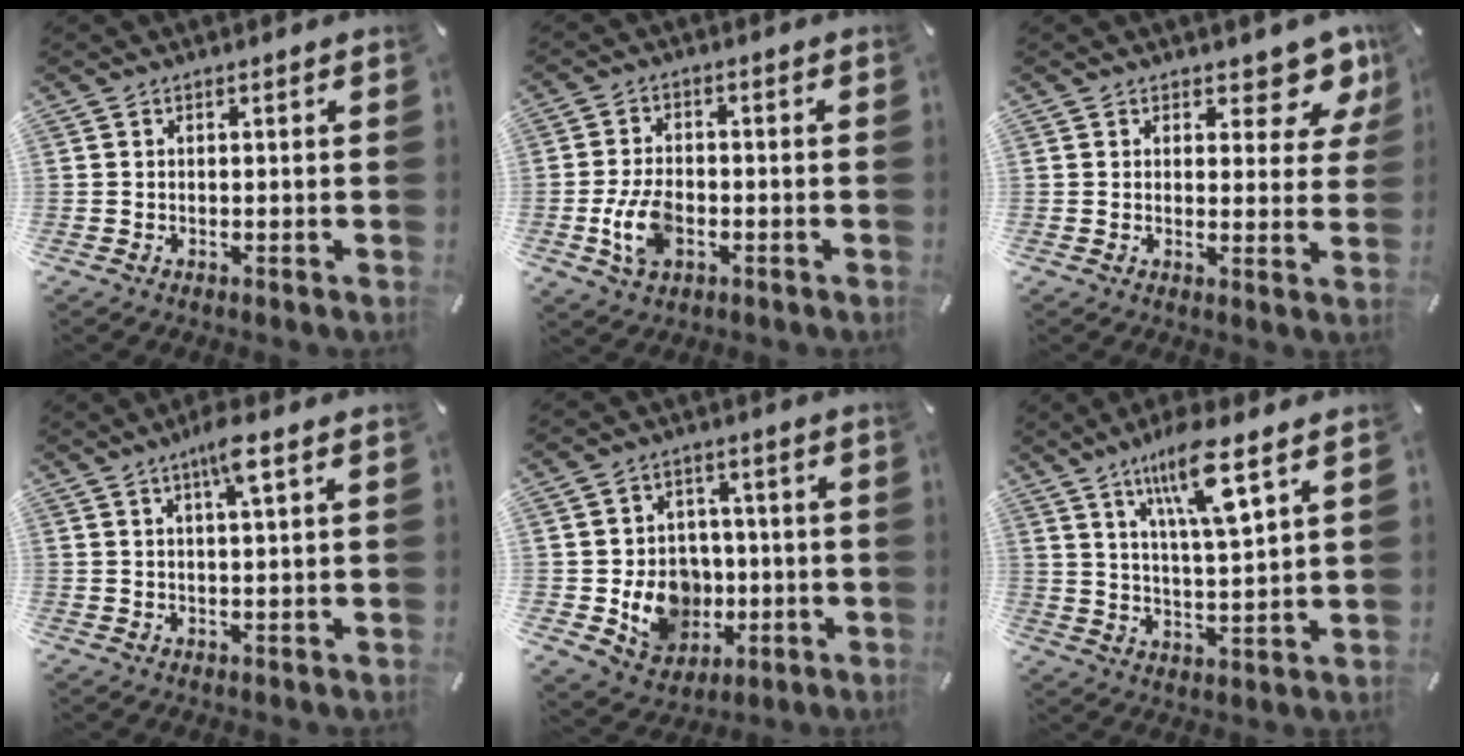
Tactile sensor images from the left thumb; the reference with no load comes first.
{"total": 8.8, "force": [-2.4, 5.6, 6.2], "torque": [-0.137, 0.009, -0.043]}
{"total": 8.2, "force": [6.0, 3.9, 3.8], "torque": [-0.021, -0.051, 0.099]}
{"total": 5.6, "force": [2.7, 0.7, 4.8], "torque": [-0.091, -0.001, 0.043]}
{"total": 12.5, "force": [-2.0, 11.4, 4.8], "torque": [-0.081, 0.013, -0.020]}
{"total": 12.5, "force": [7.6, 2.5, 9.6], "torque": [-0.178, -0.022, 0.129]}